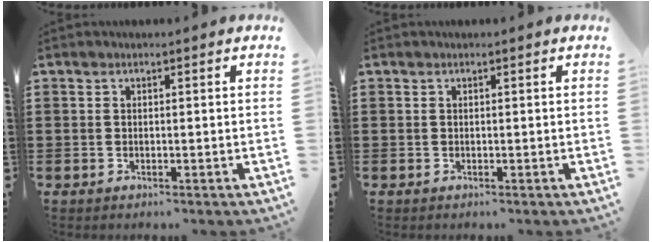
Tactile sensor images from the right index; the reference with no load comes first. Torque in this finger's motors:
{"motor_torque": [-0.33, 0.78, 0.02, 0.00]}